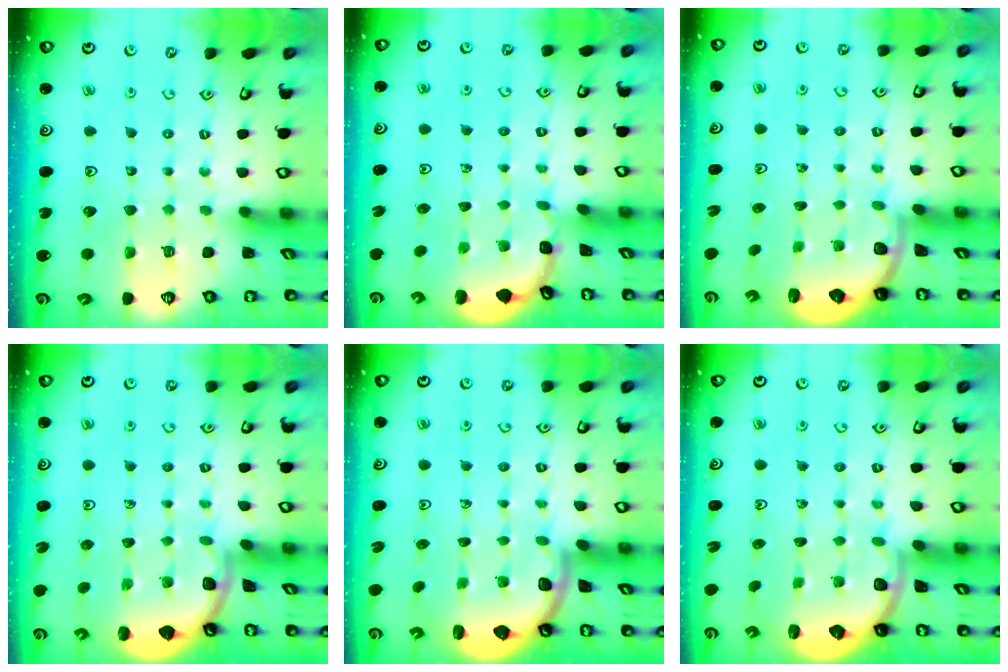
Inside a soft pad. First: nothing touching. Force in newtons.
{"total": 1.5, "press": 1.5, "slide": 0.2}
{"total": 2.3, "press": 2.0, "slide": 1.2}
{"total": 1.9, "press": 1.9, "slide": 0.0}
{"total": 1.7, "press": 1.7, "slide": 0.2}
{"total": 2.2, "press": 2.1, "slide": 0.8}